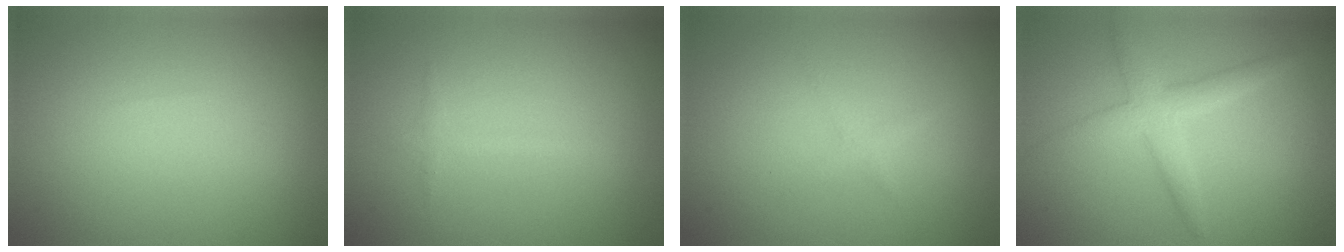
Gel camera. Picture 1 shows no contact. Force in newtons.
{"total": 0.8, "press": 0.8, "slide": 0.0}
{"total": 0.9, "press": 0.9, "slide": 0.0}
{"total": 3.0, "press": 3.0, "slide": 0.1}